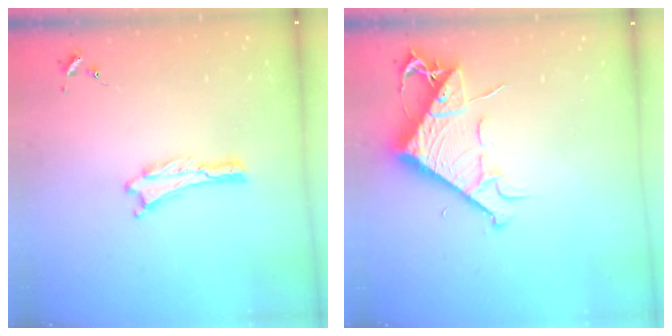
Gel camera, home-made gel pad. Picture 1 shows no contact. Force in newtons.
{"total": 8.9, "press": 8.8, "slide": 1.1}